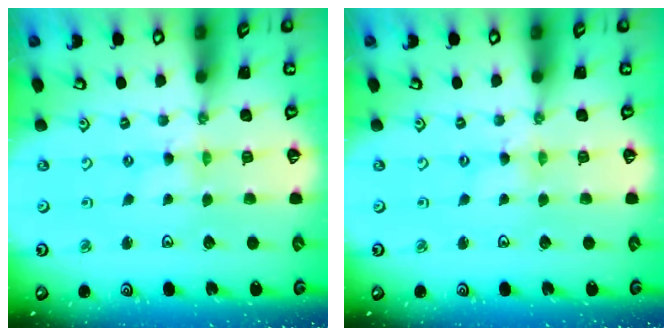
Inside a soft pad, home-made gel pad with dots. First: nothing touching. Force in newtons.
{"total": 1.7, "press": 1.7, "slide": 0.2}